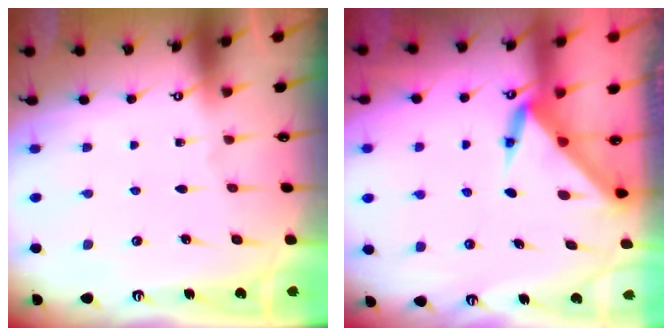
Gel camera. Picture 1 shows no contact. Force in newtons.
{"total": 3.6, "press": 3.6, "slide": 0.2}